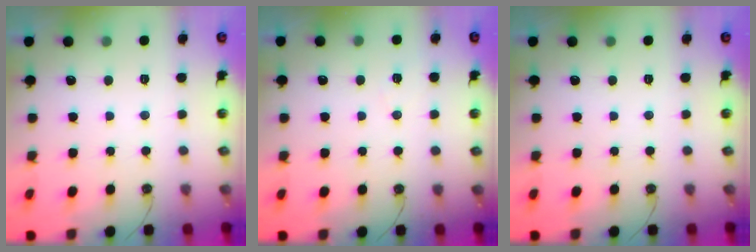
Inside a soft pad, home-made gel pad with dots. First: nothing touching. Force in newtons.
{"total": 5.8, "press": 5.1, "slide": 2.7}
{"total": 0.0}